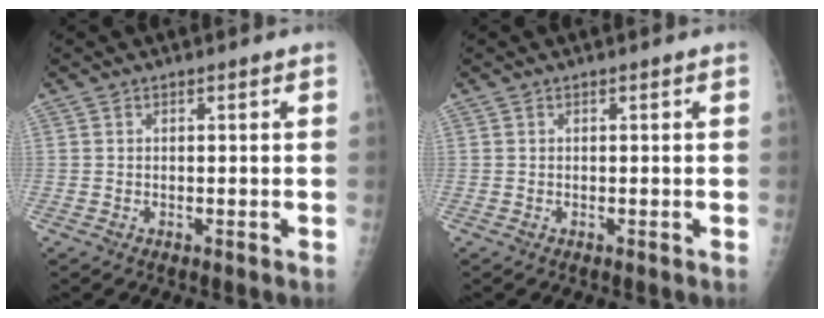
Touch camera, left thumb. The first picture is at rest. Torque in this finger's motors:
{"motor_torque": [0.00, 0.00, 0.00, 0.00, 0.00]}